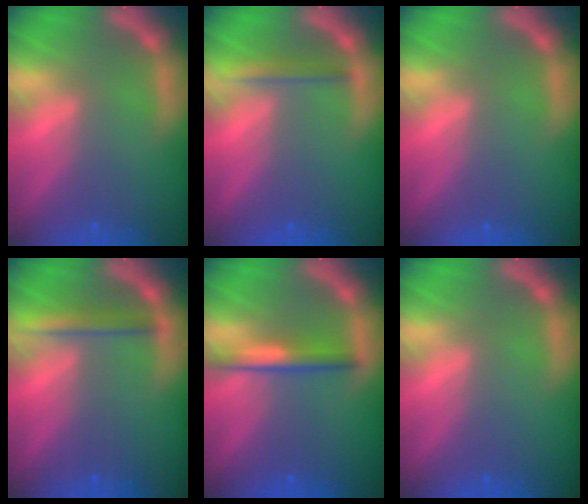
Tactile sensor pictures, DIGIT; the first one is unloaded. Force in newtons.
{"total": 2.0}
{"total": 0.0}
{"total": 2.5}
{"total": 3.0}
{"total": 0.0}